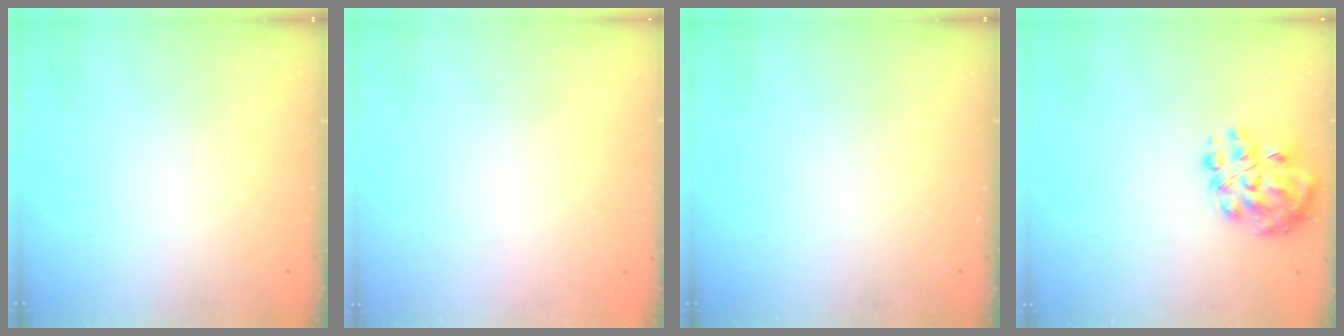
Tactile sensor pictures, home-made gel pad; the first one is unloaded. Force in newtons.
{"total": 1.8, "press": 1.8, "slide": 0.2}
{"total": 0.0}
{"total": 11.3, "press": 11.0, "slide": 2.4}